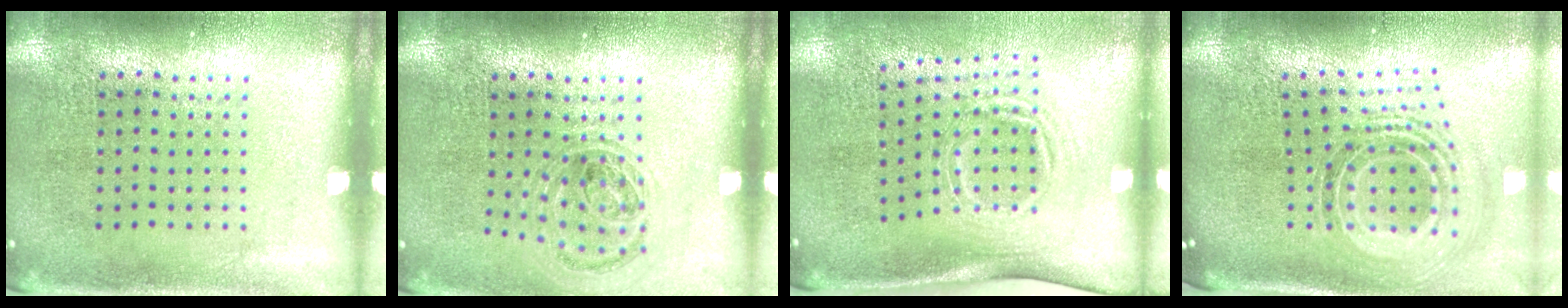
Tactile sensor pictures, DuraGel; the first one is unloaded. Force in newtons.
{"total": 1.0, "press": 1.0, "slide": 0.1}
{"total": 1.7, "press": 1.2, "slide": 1.2}
{"total": 1.7, "press": 1.3, "slide": 1.1}